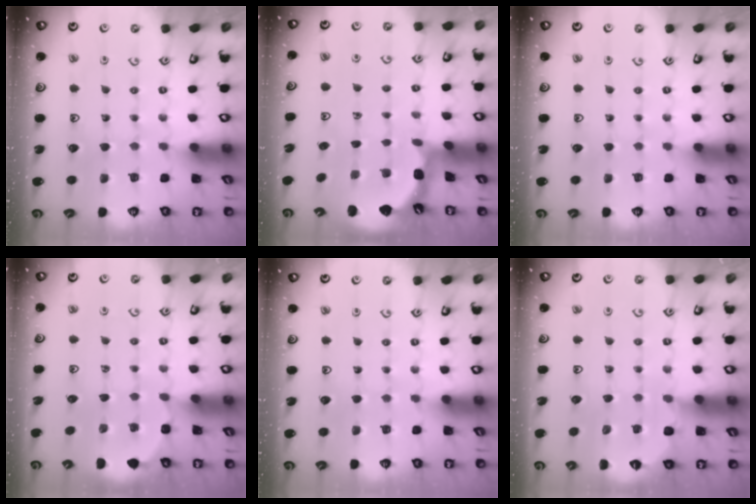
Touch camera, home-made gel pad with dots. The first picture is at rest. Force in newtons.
{"total": 2.0, "press": 2.0, "slide": 0.2}
{"total": 0.0}
{"total": 3.0, "press": 2.9, "slide": 0.9}
{"total": 0.0}
{"total": 4.9, "press": 4.5, "slide": 2.0}